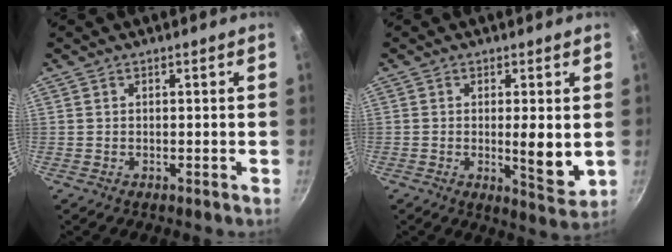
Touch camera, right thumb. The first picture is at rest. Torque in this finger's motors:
{"motor_torque": [1.99, 1.73, 1.77, -1.00, 0.61]}